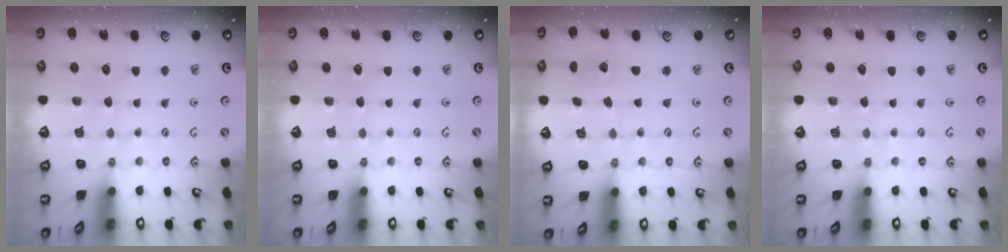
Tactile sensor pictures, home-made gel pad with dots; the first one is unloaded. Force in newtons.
{"total": 0.0}
{"total": 1.9, "press": 1.9, "slide": 0.2}
{"total": 0.0}